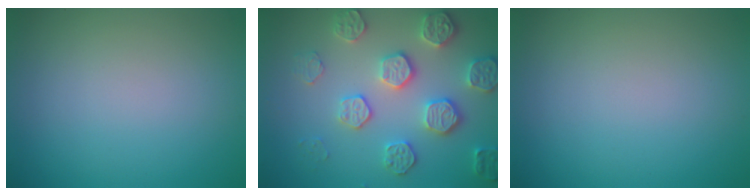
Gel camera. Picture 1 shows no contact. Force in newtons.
{"total": 4.6, "press": 4.5, "slide": 0.7}
{"total": 0.0}